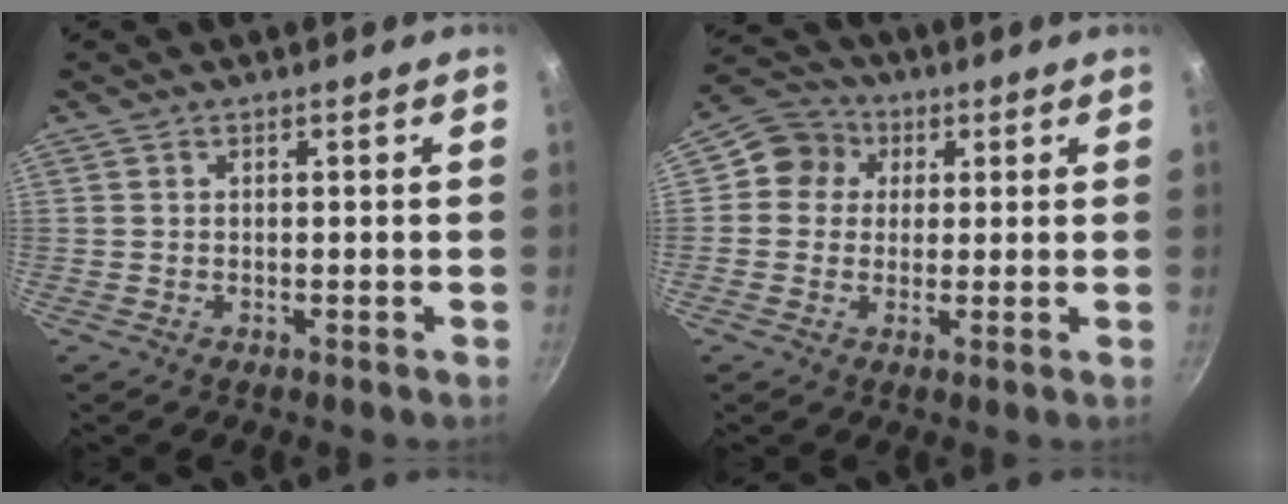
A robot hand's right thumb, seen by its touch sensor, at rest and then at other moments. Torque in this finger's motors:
{"motor_torque": [-0.35, -0.33, -0.25, -0.06, 0.05]}